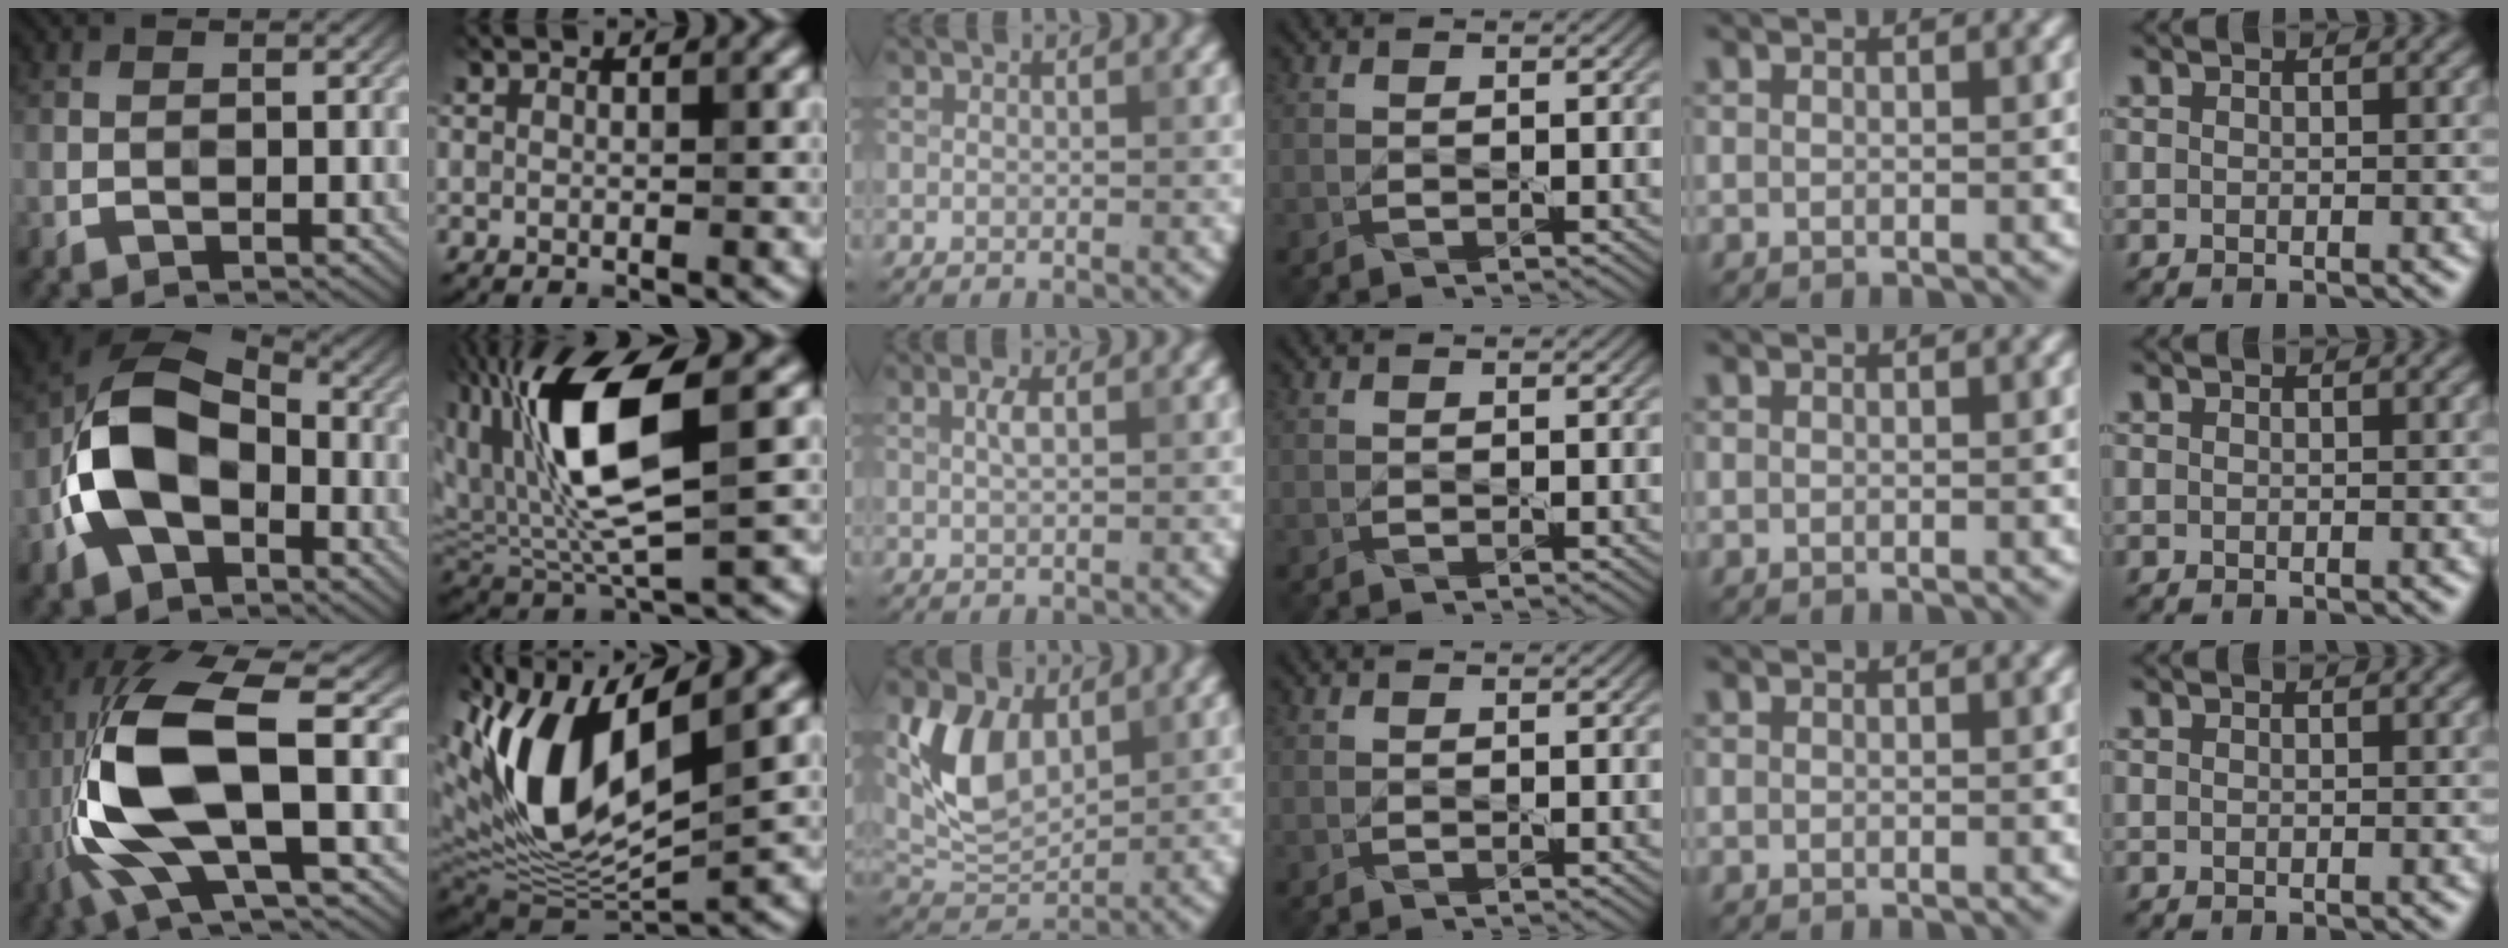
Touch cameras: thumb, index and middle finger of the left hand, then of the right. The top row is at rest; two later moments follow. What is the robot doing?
{"motion": "lift_and_place", "object": "knife"}